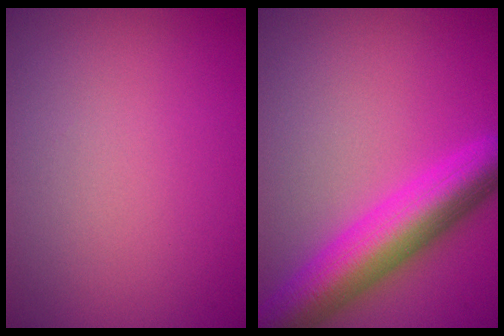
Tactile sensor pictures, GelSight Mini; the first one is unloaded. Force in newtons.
{"total": 8.0, "press": 8.0, "slide": 0.4}